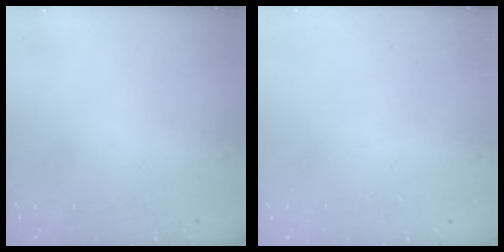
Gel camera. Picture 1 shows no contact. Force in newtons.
{"total": 0.0}